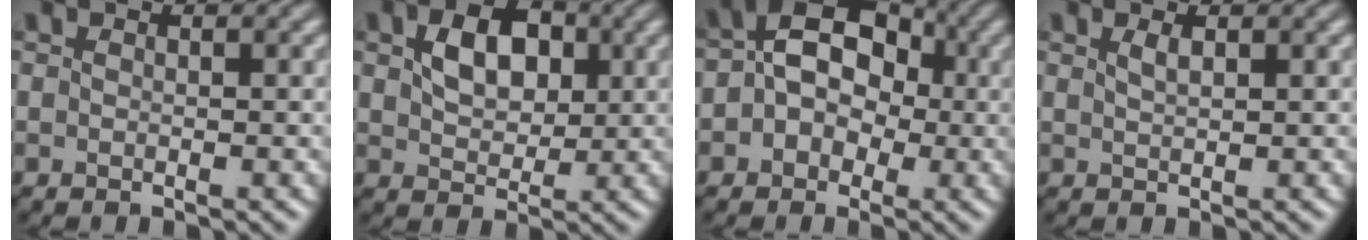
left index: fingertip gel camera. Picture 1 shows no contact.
{"total": 4.8, "force": [1.2, 3.3, 3.4], "torque": [-0.066, 0.005, 0.016]}
{"total": 8.7, "force": [0.7, 6.5, 5.7], "torque": [-0.064, 0.039, -0.020]}
{"total": 1.1, "force": [0.7, 0.3, 0.8], "torque": [-0.015, 0.001, 0.012]}